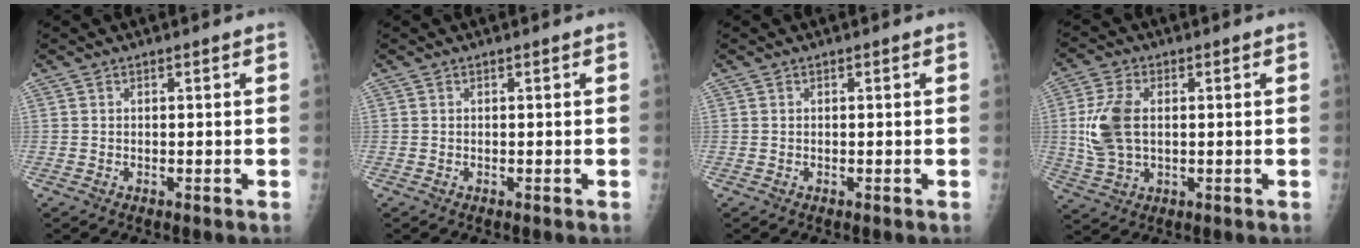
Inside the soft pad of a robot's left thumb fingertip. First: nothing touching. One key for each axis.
{"total": 0.0}
{"total": 0.0}
{"total": 9.1, "fx": 0.6, "fy": 5.7, "fz": 7.1, "tx": -0.154, "ty": 0.002, "tz": 0.018}